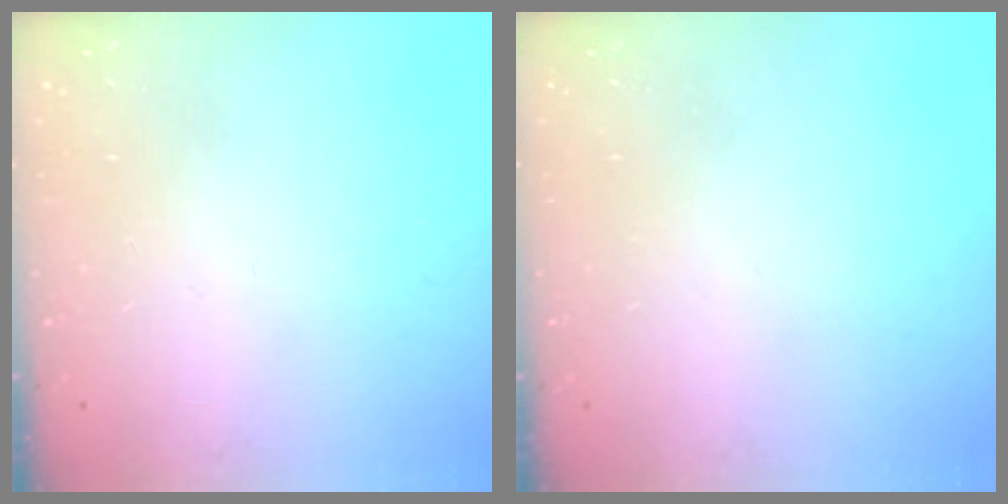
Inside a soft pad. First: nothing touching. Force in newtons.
{"total": 0.0}